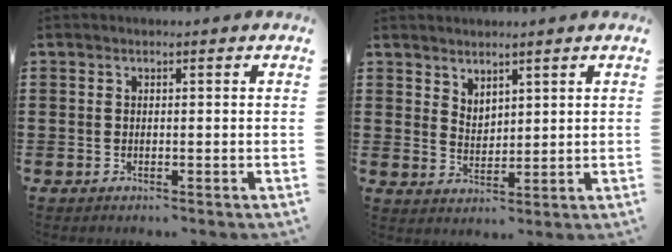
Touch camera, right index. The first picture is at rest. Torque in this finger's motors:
{"motor_torque": [-0.21, 0.61, -0.02, -0.01]}